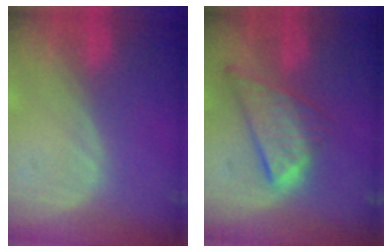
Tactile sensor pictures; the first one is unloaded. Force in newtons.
{"total": 8.6, "press": 7.3, "slide": 4.5}